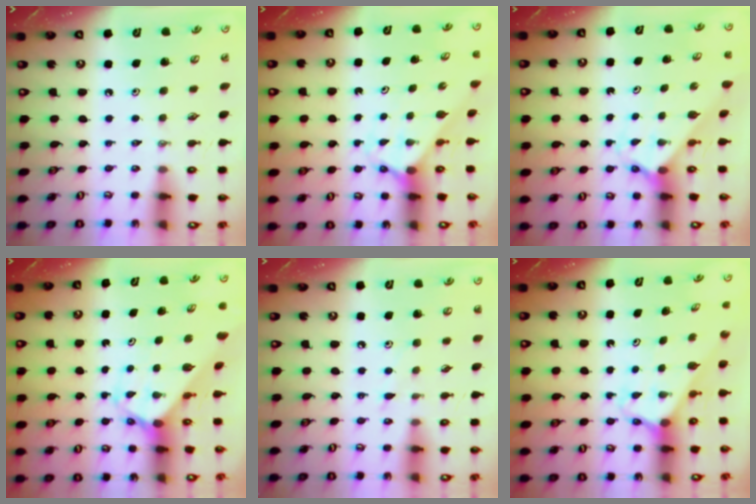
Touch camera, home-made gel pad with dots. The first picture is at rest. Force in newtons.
{"total": 2.4, "press": 2.4, "slide": 0.2}
{"total": 2.3, "press": 2.3, "slide": 0.2}
{"total": 2.5, "press": 2.4, "slide": 0.3}
{"total": 3.0, "press": 3.0, "slide": 0.4}
{"total": 2.5, "press": 2.5, "slide": 0.3}